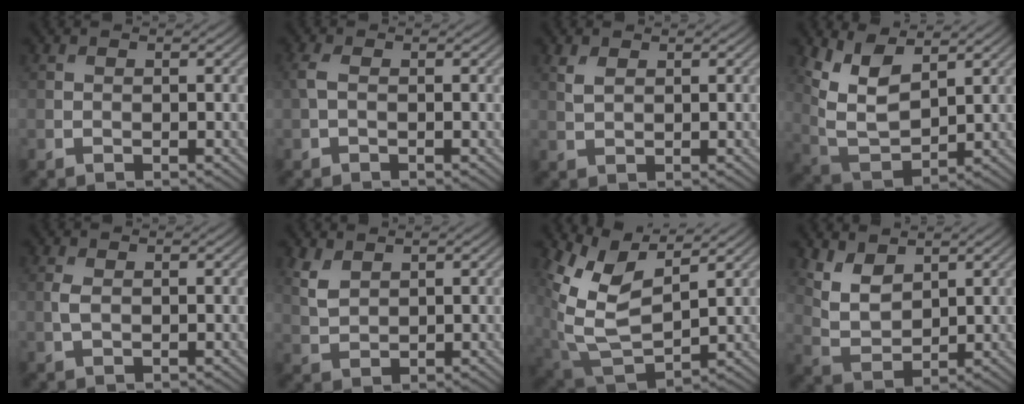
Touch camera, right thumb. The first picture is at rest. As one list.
[{"total": 1.7, "force": [0.2, 0.7, 1.5], "torque": [-0.043, 0.005, 0.000]}, {"total": 1.8, "force": [1.0, 0.8, 1.2], "torque": [-0.034, 0.000, 0.023]}, {"total": 8.1, "force": [4.1, 3.8, 5.8], "torque": [-0.139, -0.007, 0.088]}, {"total": 1.6, "force": [0.2, 0.8, 1.4], "torque": [-0.039, 0.002, 0.004]}, {"total": 3.3, "force": [2.1, 1.7, 1.9], "torque": [-0.055, -0.001, 0.048]}, {"total": 9.3, "force": [5.3, 4.1, 6.5], "torque": [-0.167, -0.003, 0.109]}, {"total": 5.7, "force": [3.5, 2.9, 3.5], "torque": [-0.084, -0.008, 0.076]}]